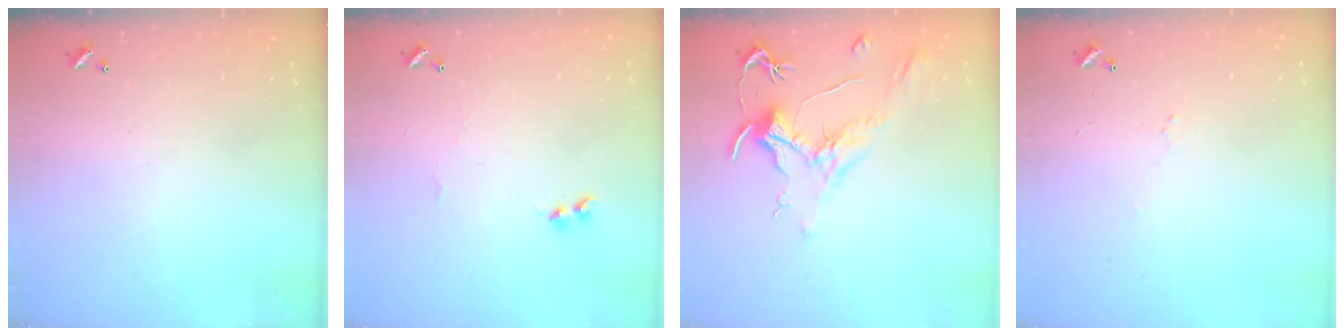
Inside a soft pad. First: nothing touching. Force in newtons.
{"total": 2.1, "press": 2.1, "slide": 0.5}
{"total": 2.1, "press": 2.0, "slide": 0.8}
{"total": 1.9, "press": 1.8, "slide": 0.6}